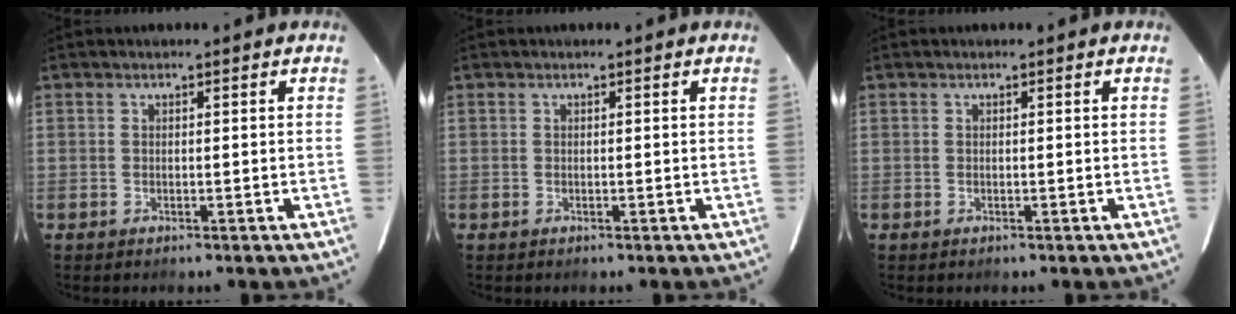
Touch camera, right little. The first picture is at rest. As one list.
[{"total": 0.0}, {"total": 0.0}]